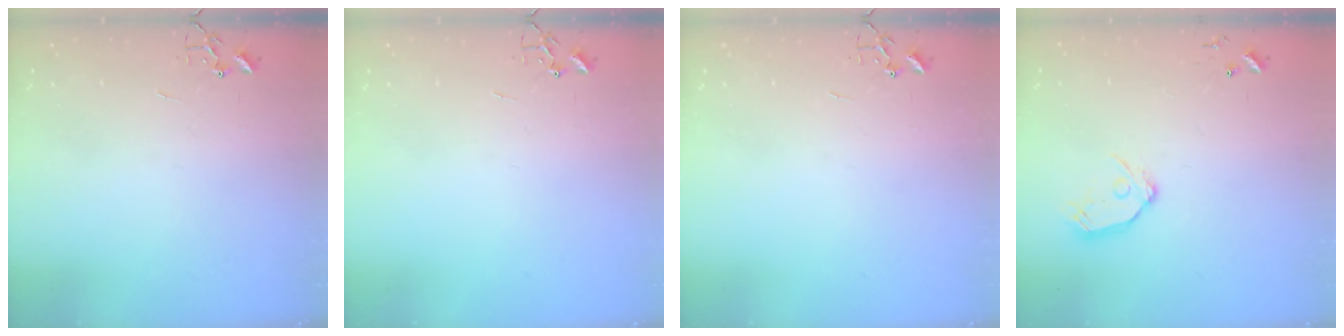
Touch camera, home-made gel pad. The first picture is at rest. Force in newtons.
{"total": 0.0}
{"total": 0.0}
{"total": 9.2, "press": 9.1, "slide": 0.8}